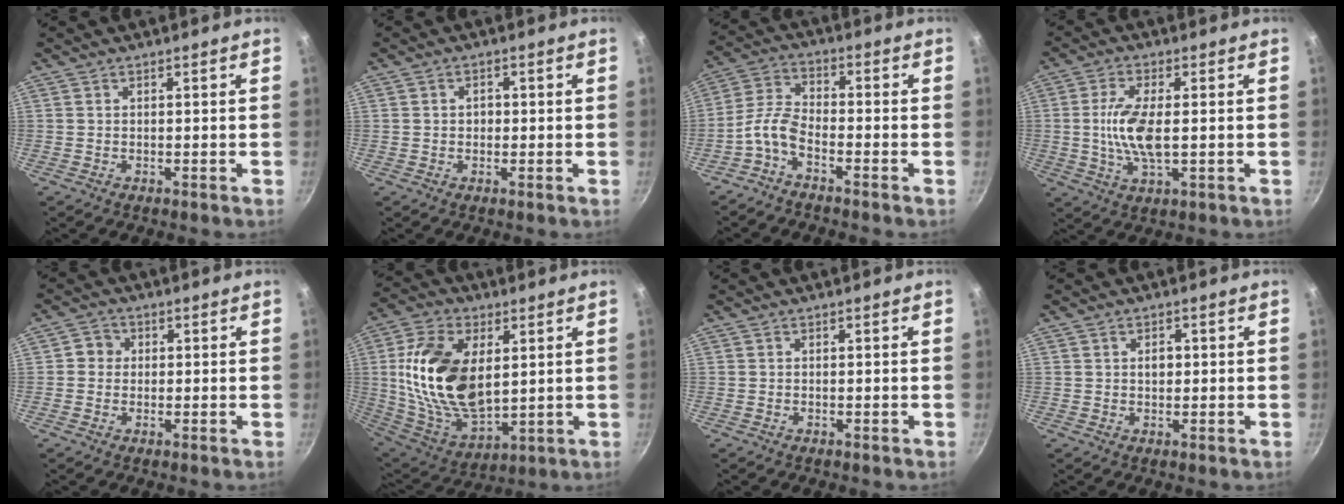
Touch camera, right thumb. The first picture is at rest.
{"total": 2.0, "force": [0.0, 1.7, 1.1], "torque": [-0.010, 0.002, -0.002]}
{"total": 6.0, "force": [-3.5, 2.3, 4.2], "torque": [-0.101, 0.033, -0.084]}
{"total": 9.2, "force": [0.0, 3.6, 8.4], "torque": [-0.171, -0.001, -0.004]}
{"total": 3.0, "force": [0.2, 2.9, 0.9], "torque": [0.007, 0.003, -0.006]}
{"total": 21.1, "force": [3.6, 12.4, 16.7], "torque": [-0.302, -0.014, 0.079]}
{"total": 0.0}
{"total": 2.0, "force": [0.3, 1.4, 1.4], "torque": [-0.012, 0.003, 0.005]}